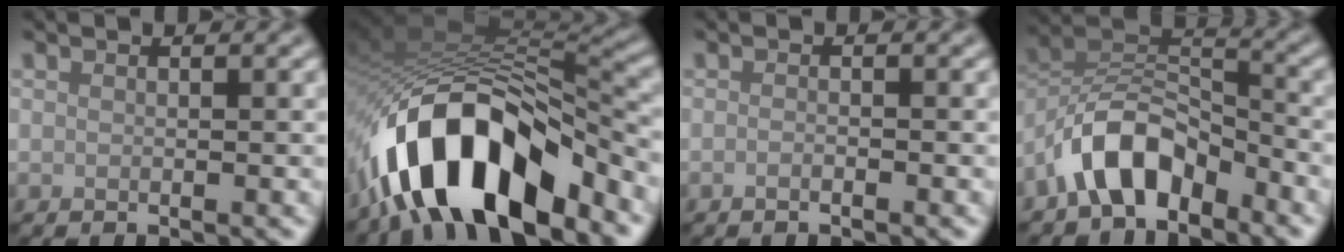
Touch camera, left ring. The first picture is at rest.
{"total": 13.3, "force": [-7.3, 5.7, 9.5], "torque": [-0.153, -0.002, -0.126]}
{"total": 0.6, "force": [-0.4, 0.1, 0.5], "torque": [-0.008, -0.001, -0.008]}
{"total": 6.6, "force": [-4.6, 3.1, 3.5], "torque": [-0.053, 0.013, -0.094]}